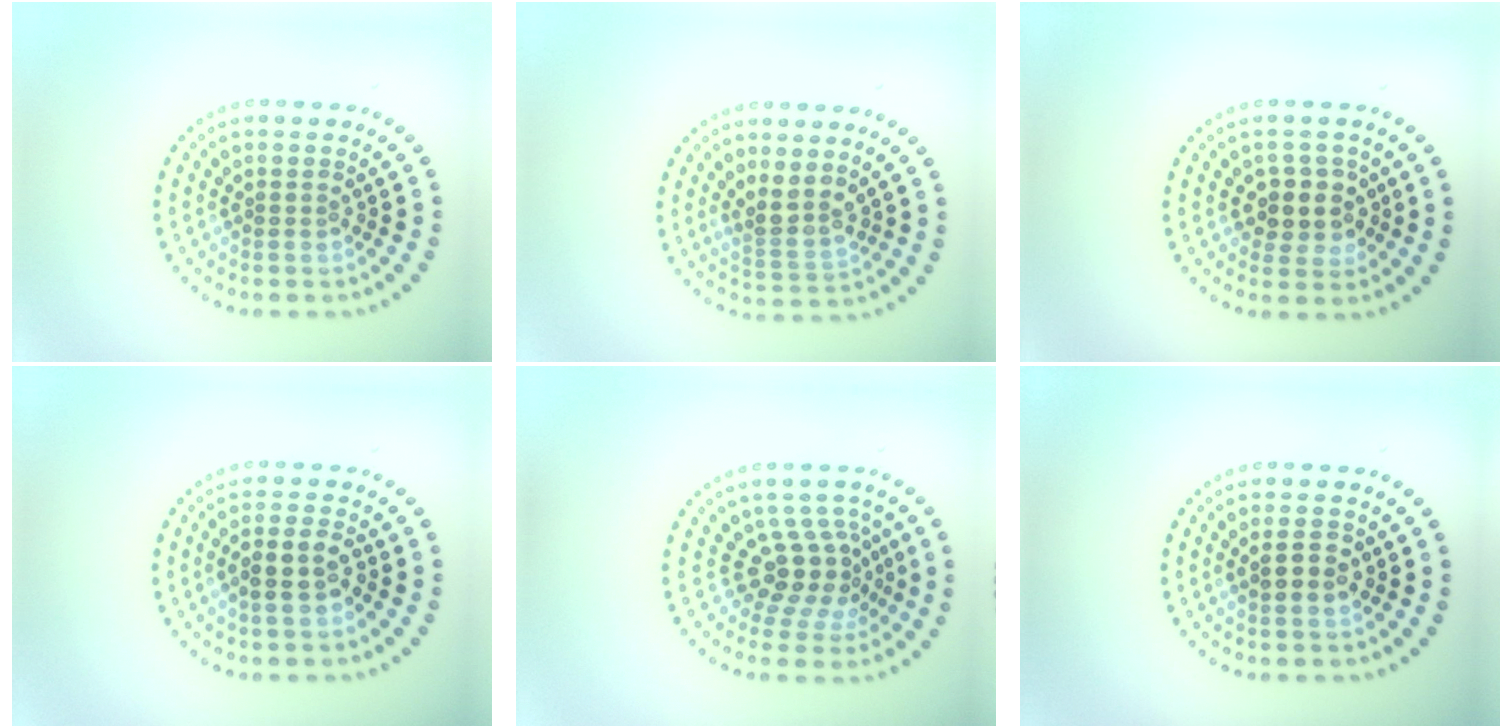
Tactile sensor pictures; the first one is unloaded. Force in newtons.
{"total": 2.6, "press": 2.0, "slide": 1.7}
{"total": 3.2, "press": 2.9, "slide": 1.2}
{"total": 2.9, "press": 2.8, "slide": 0.9}
{"total": 4.0, "press": 2.8, "slide": 2.8}
{"total": 2.3, "press": 2.3, "slide": 0.3}